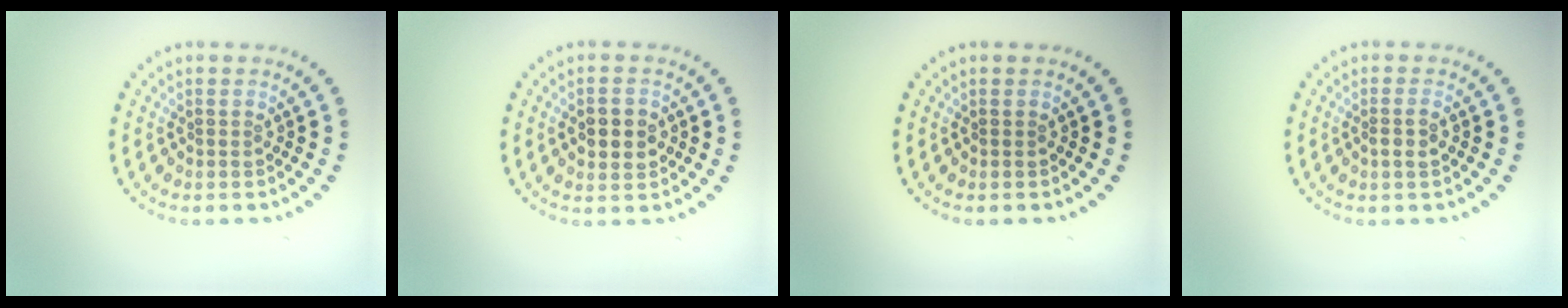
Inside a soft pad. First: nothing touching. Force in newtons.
{"total": 2.9, "press": 2.9, "slide": 0.0}
{"total": 0.0}
{"total": 1.4, "press": 1.2, "slide": 0.7}